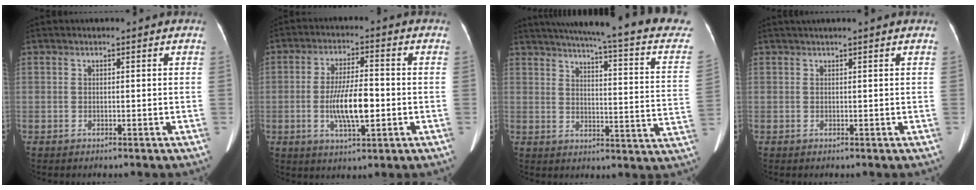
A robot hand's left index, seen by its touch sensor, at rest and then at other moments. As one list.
[{"total": 8.3, "force": [-1.7, 1.9, 7.9], "torque": [-0.155, -0.004, -0.032]}, {"total": 25.1, "force": [20.8, 2.0, 13.9], "torque": [-0.200, -0.037, 0.238]}, {"total": 3.0, "force": [2.5, -0.3, 1.7], "torque": [-0.020, 0.032, 0.037]}]